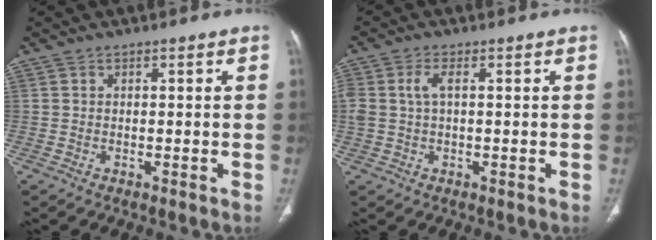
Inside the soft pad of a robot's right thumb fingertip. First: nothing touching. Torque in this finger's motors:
{"motor_torque": [-0.17, -0.36, 0.48, 0.26, 0.00]}